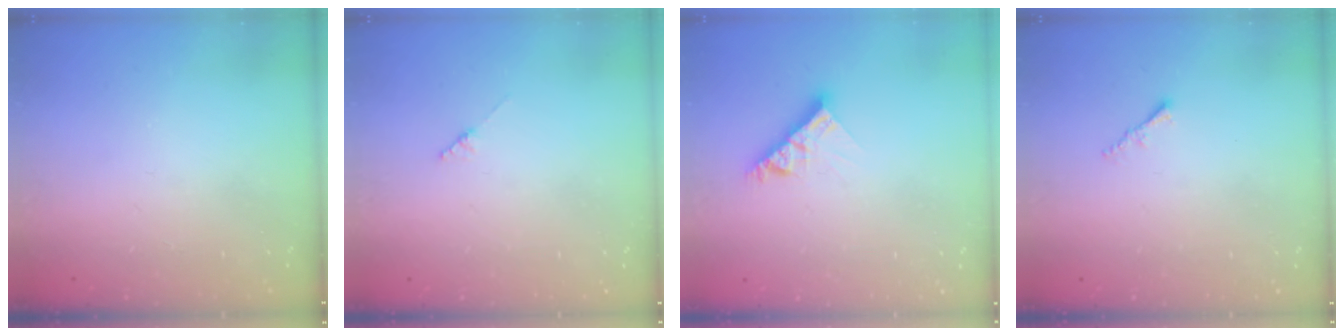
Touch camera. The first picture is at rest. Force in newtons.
{"total": 1.8, "press": 1.7, "slide": 0.3}
{"total": 7.1, "press": 7.1, "slide": 0.6}
{"total": 1.0, "press": 1.0, "slide": 0.4}